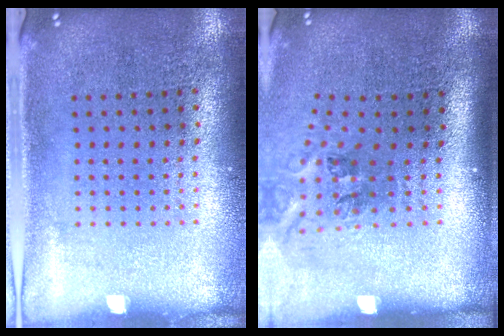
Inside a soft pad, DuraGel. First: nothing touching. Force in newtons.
{"total": 1.7, "press": 1.1, "slide": 1.2}